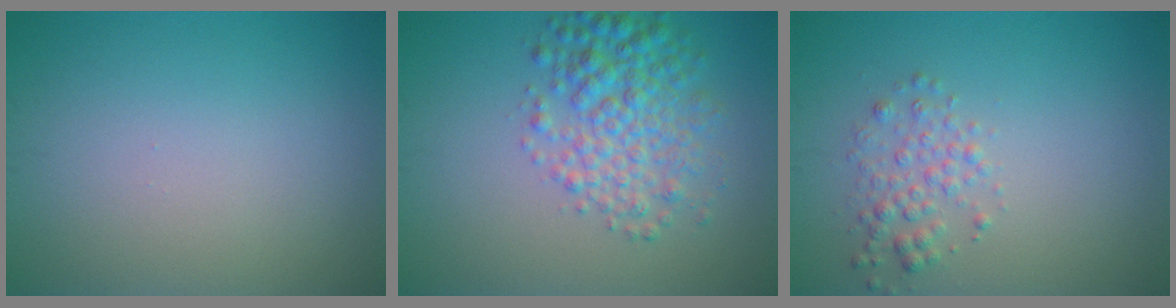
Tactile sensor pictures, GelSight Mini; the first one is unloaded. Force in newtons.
{"total": 4.9, "press": 4.9, "slide": 0.1}
{"total": 2.0, "press": 2.0, "slide": 0.1}